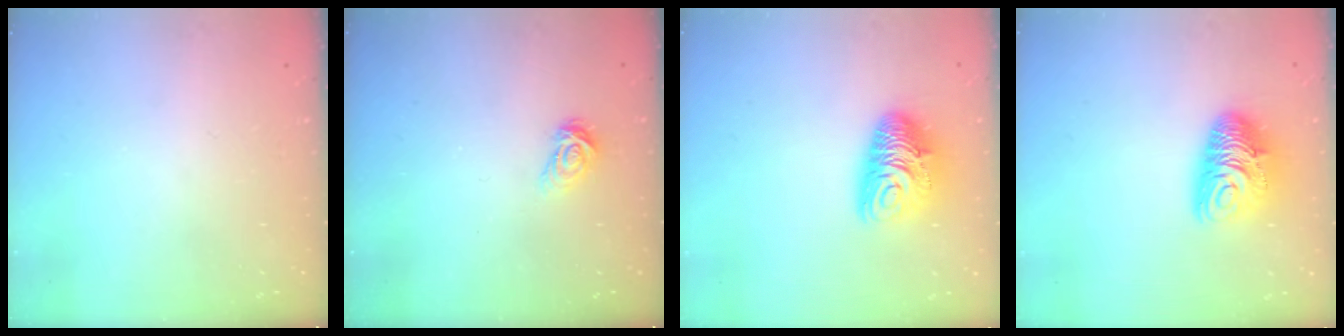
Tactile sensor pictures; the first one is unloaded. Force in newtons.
{"total": 3.9, "press": 3.9, "slide": 0.4}
{"total": 11.0, "press": 10.9, "slide": 1.3}
{"total": 11.0, "press": 10.9, "slide": 1.3}